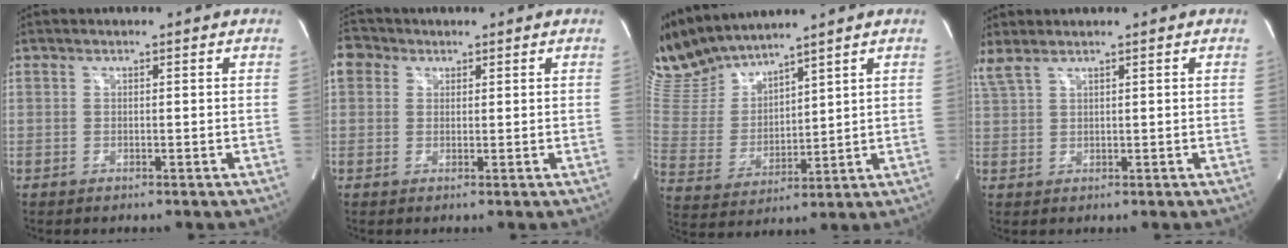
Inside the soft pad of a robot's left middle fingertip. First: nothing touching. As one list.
[{"total": 3.8, "force": [1.7, 3.2, 1.1], "torque": [-0.027, 0.018, 0.031]}, {"total": 12.0, "force": [11.5, 1.3, 3.4], "torque": [-0.088, 0.002, 0.249]}, {"total": 2.6, "force": [2.3, 0.1, 1.2], "torque": [-0.042, 0.016, 0.059]}]